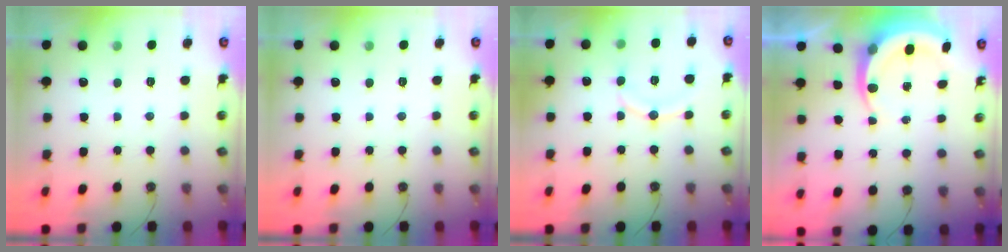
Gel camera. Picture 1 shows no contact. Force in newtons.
{"total": 0.0}
{"total": 9.4, "press": 9.3, "slide": 1.0}
{"total": 5.9, "press": 5.9, "slide": 0.6}